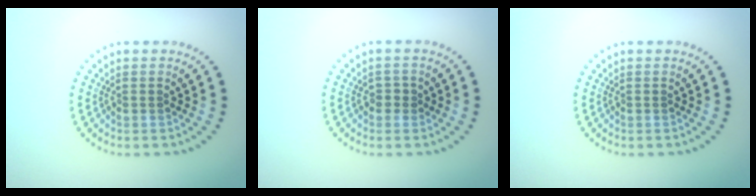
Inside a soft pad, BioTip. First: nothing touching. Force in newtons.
{"total": 0.6, "press": 0.6, "slide": 0.2}
{"total": 0.0}